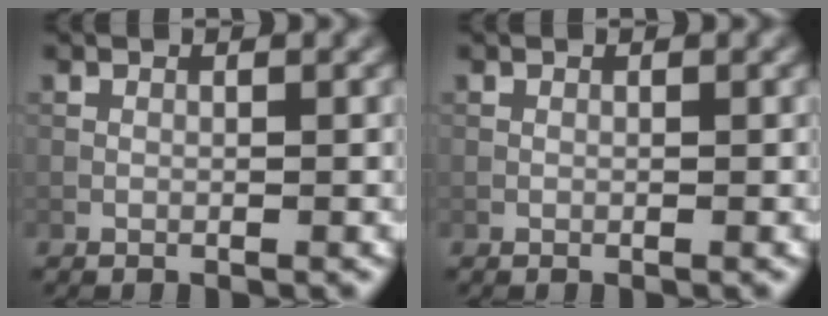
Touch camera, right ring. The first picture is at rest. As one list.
[{"total": 0.0}]